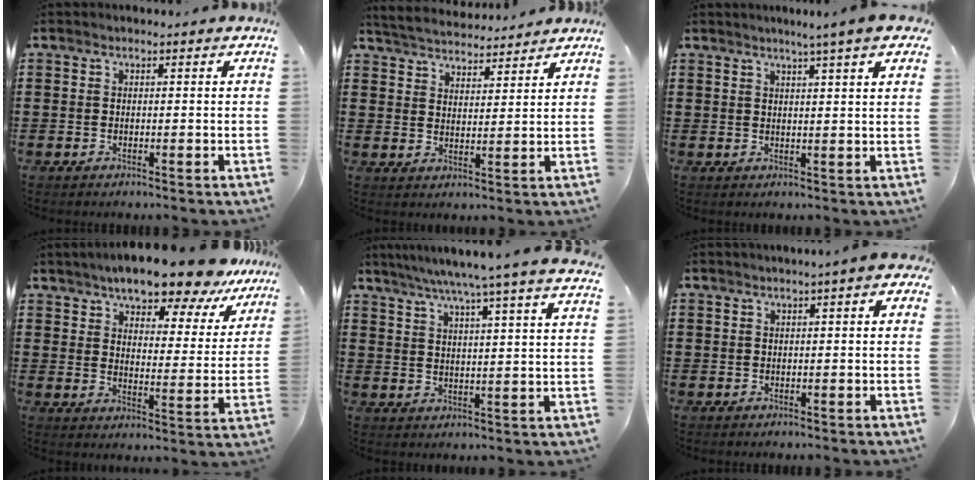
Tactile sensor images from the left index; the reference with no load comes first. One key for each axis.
{"total": 4.1, "fx": 4.1, "fy": 0.7, "fz": -0.1, "tx": -0.018, "ty": -0.021, "tz": 0.072}
{"total": 4.8, "fx": 3.4, "fy": -0.3, "fz": 3.4, "tx": -0.066, "ty": -0.009, "tz": 0.057}
{"total": 11.0, "fx": 9.7, "fy": 1.5, "fz": 4.9, "tx": -0.103, "ty": -0.046, "tz": 0.170}
{"total": 6.3, "fx": 5.3, "fy": -1.4, "fz": 3.1, "tx": -0.076, "ty": -0.029, "tz": 0.087}
{"total": 1.5, "fx": 0.3, "fy": 0.1, "fz": 1.5, "tx": -0.027, "ty": -0.002, "tz": 0.007}